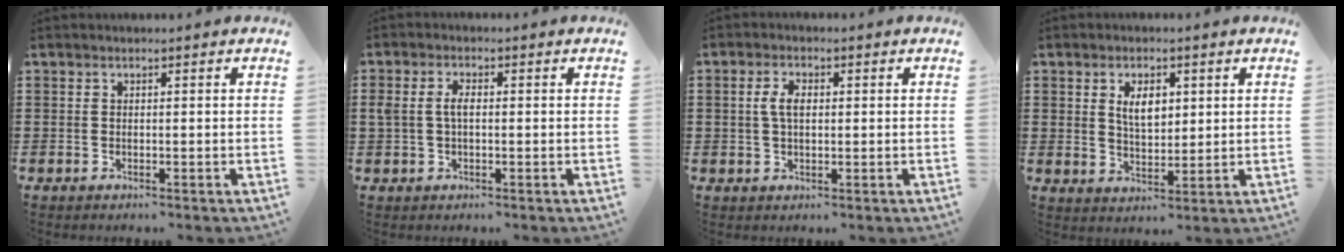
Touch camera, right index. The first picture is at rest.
{"total": 3.0, "force": [0.2, 1.6, 2.5], "torque": [-0.066, 0.001, -0.004]}
{"total": 3.5, "force": [0.4, 1.8, 3.0], "torque": [-0.062, 0.010, 0.005]}
{"total": 4.7, "force": [1.6, 2.5, 3.7], "torque": [-0.064, 0.005, 0.023]}